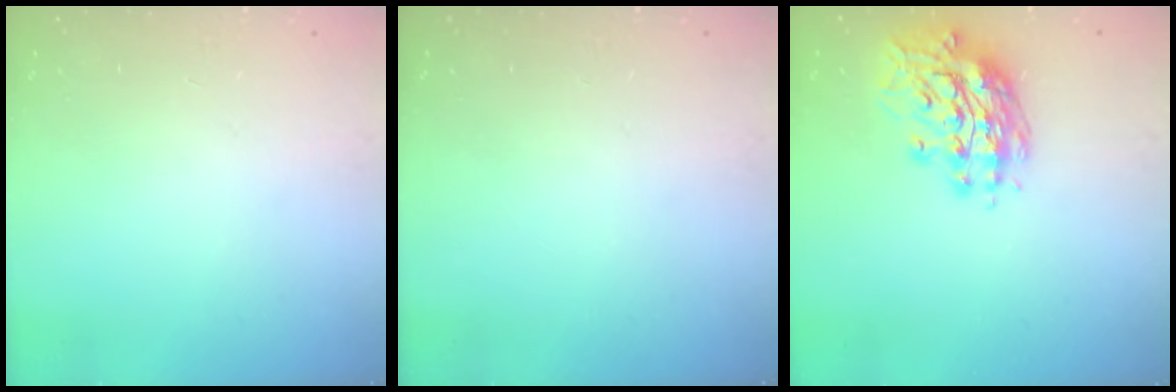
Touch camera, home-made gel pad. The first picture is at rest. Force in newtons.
{"total": 0.0}
{"total": 14.9, "press": 14.8, "slide": 1.5}